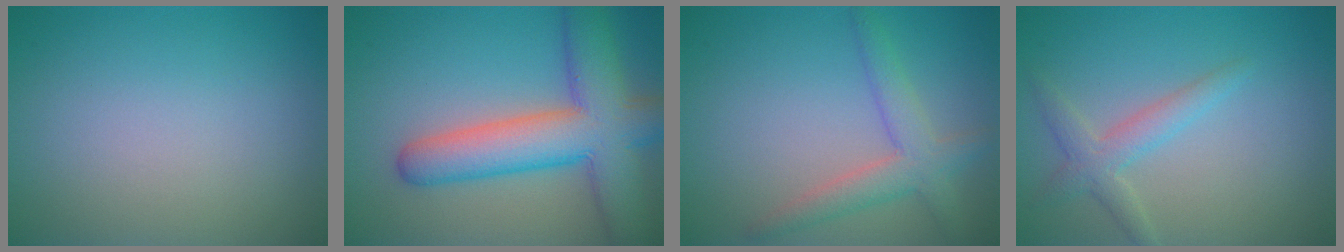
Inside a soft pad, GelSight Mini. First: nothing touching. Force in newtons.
{"total": 9.1, "press": 9.1, "slide": 0.4}
{"total": 3.4, "press": 3.4, "slide": 0.3}
{"total": 2.6, "press": 2.6, "slide": 0.1}